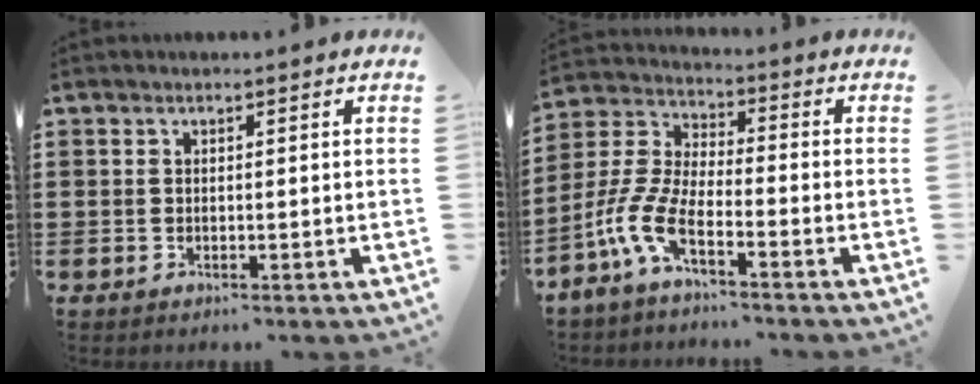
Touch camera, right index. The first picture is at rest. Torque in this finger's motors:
{"motor_torque": [0.75, -0.69, 0.80, 0.21]}